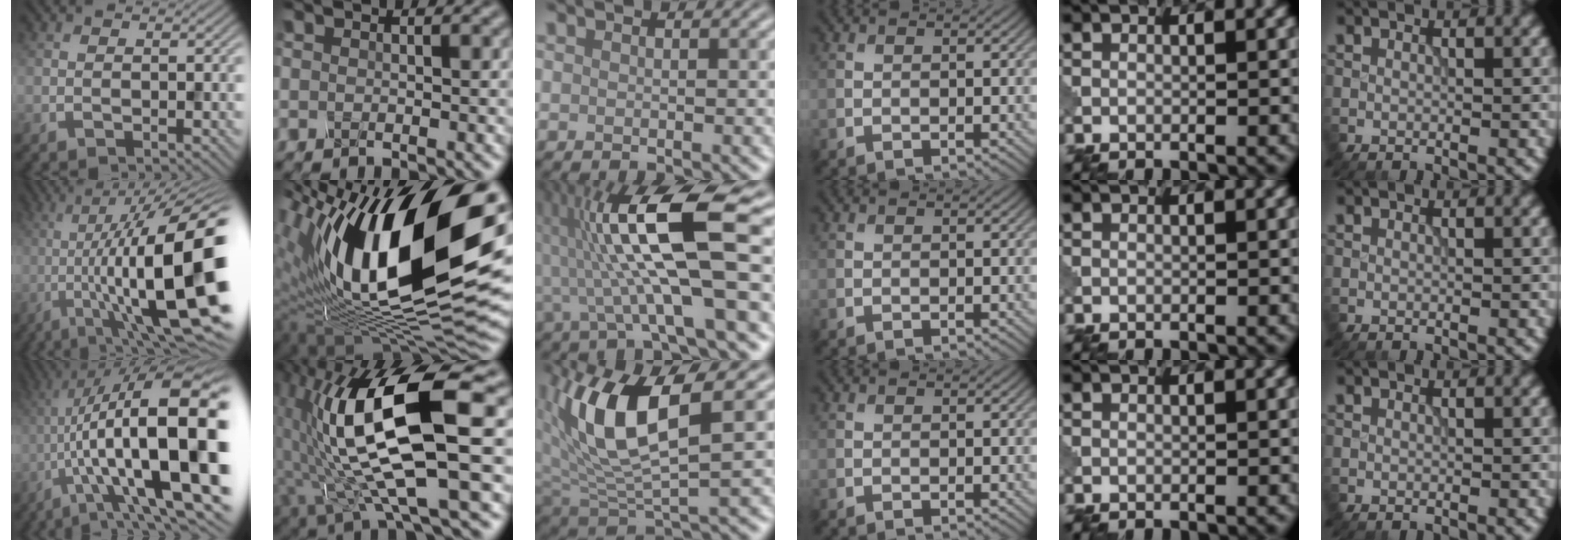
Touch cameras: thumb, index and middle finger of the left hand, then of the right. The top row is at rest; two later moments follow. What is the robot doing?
{"motion": "shake", "object": "plastic piggy bank"}